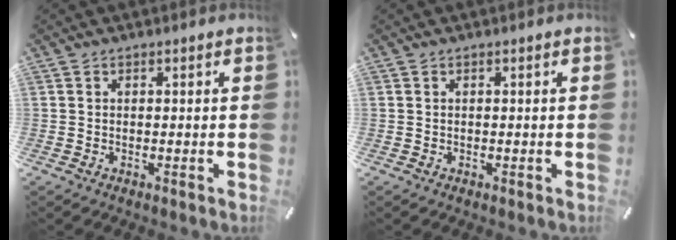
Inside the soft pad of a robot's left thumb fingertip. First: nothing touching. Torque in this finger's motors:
{"motor_torque": [-0.02, 0.01, -0.04, 0.04, 0.00]}